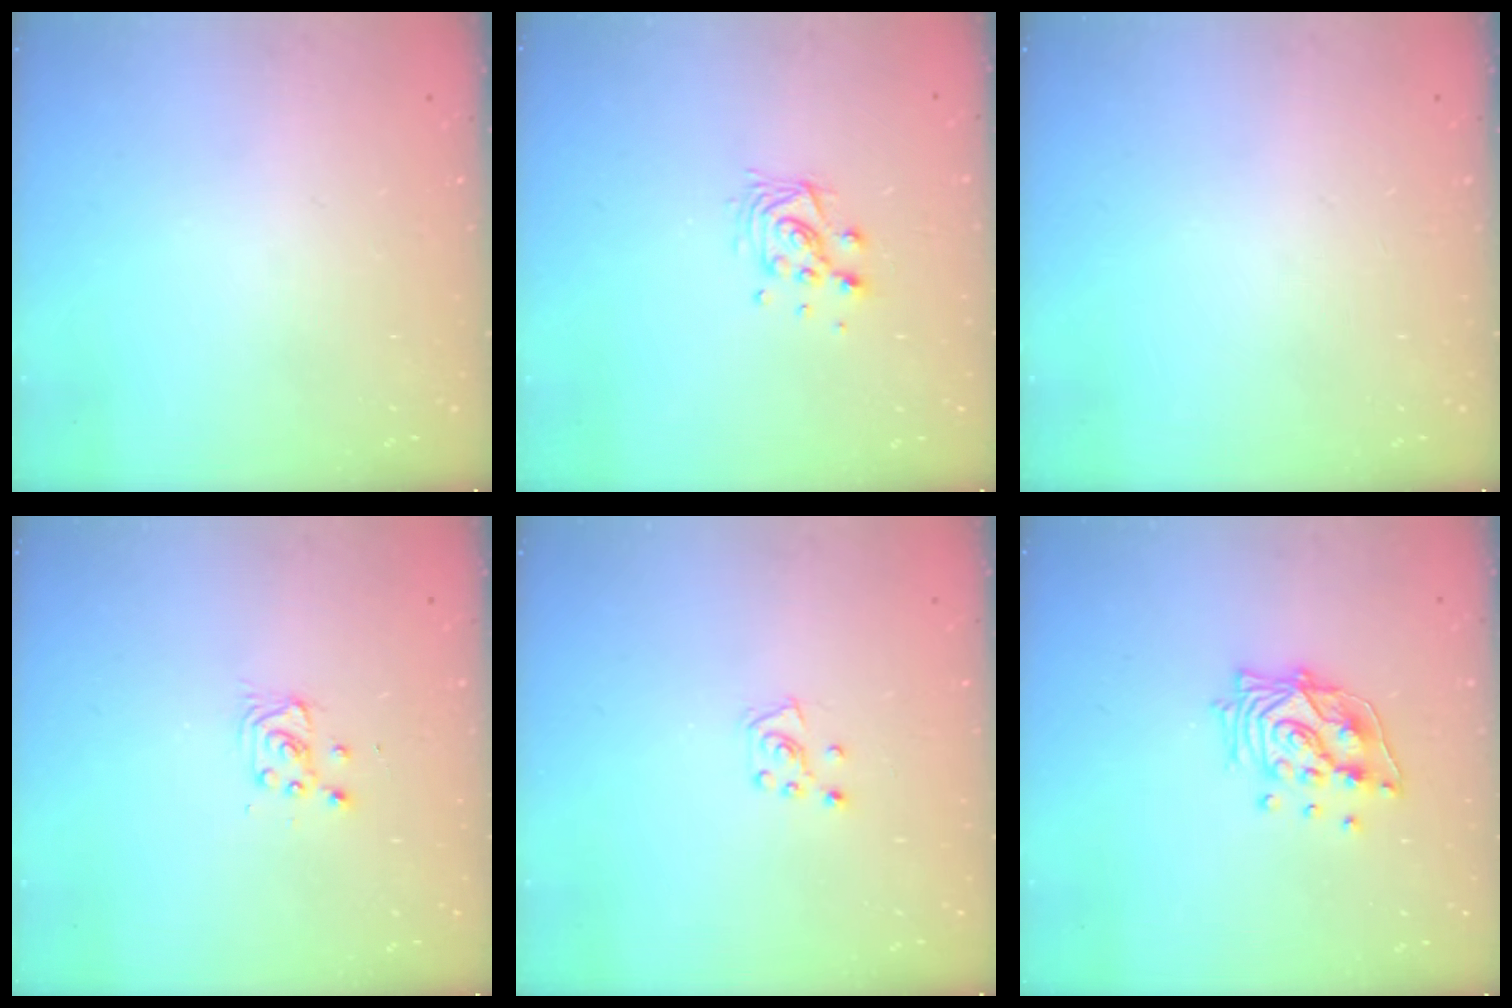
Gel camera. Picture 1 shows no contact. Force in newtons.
{"total": 9.8, "press": 9.8, "slide": 0.6}
{"total": 0.0}
{"total": 3.3, "press": 3.3, "slide": 0.4}
{"total": 5.9, "press": 5.8, "slide": 0.7}
{"total": 14.1, "press": 14.0, "slide": 1.8}